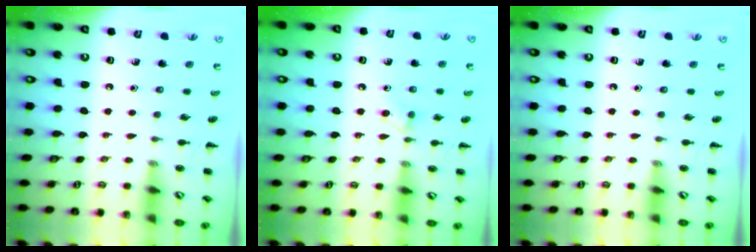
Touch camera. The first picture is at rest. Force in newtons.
{"total": 4.5, "press": 4.2, "slide": 1.6}
{"total": 0.0}